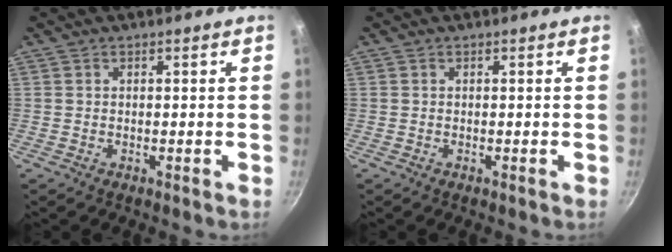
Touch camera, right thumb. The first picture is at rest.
{"total": 0.0}